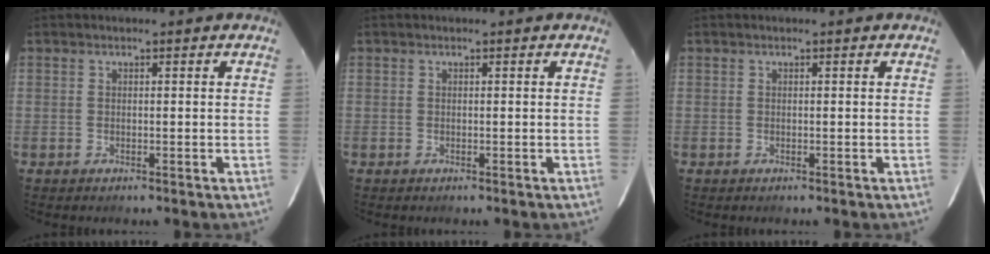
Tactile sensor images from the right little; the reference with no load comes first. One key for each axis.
{"total": 0.0}
{"total": 0.0}